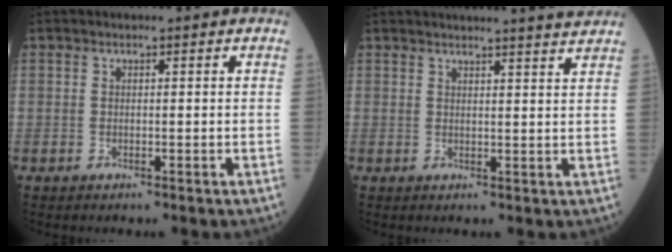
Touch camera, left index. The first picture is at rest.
{"total": 7.4, "force": [7.0, -1.0, 2.3], "torque": [-0.031, 0.004, 0.074]}